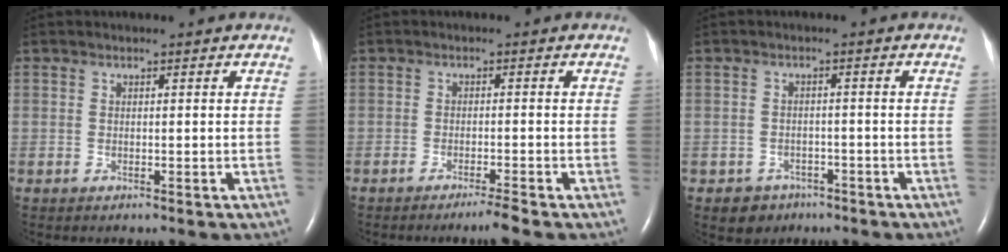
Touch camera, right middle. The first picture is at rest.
{"total": 2.5, "force": [-2.0, -0.7, 1.2], "torque": [-0.025, -0.003, -0.037]}
{"total": 3.4, "force": [-2.1, 2.7, 0.1], "torque": [-0.007, 0.011, -0.026]}